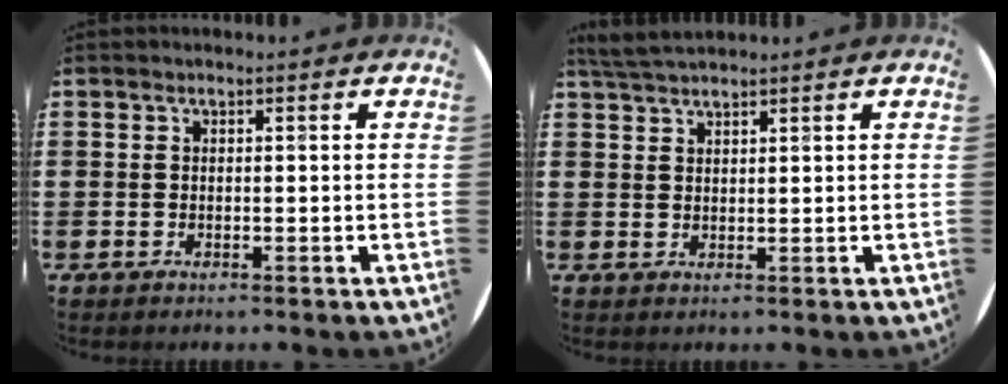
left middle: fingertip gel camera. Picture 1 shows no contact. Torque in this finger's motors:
{"motor_torque": [0.24, -0.25, 0.05, 0.00]}